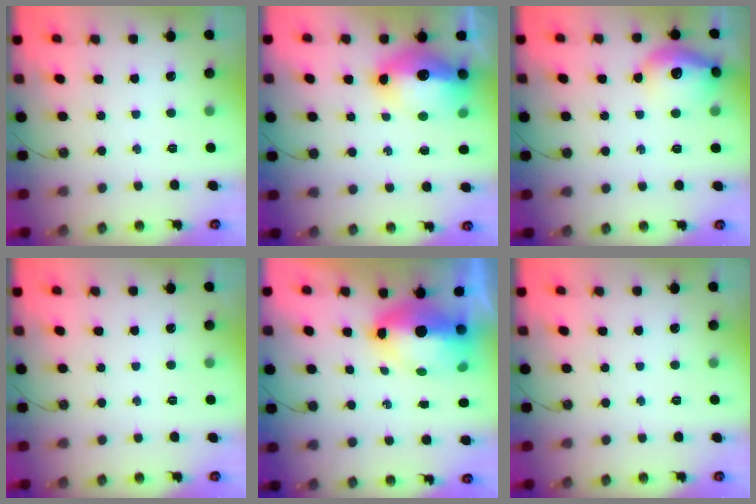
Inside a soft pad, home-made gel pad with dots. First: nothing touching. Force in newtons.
{"total": 16.7, "press": 16.2, "slide": 4.2}
{"total": 14.3, "press": 14.2, "slide": 1.1}
{"total": 0.0}
{"total": 11.5, "press": 11.3, "slide": 1.8}
{"total": 0.0}